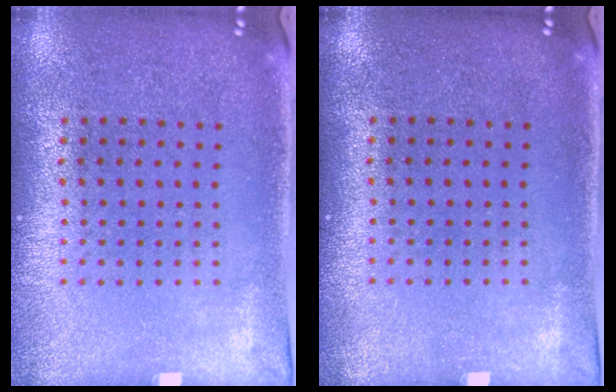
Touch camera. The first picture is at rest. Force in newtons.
{"total": 0.0}